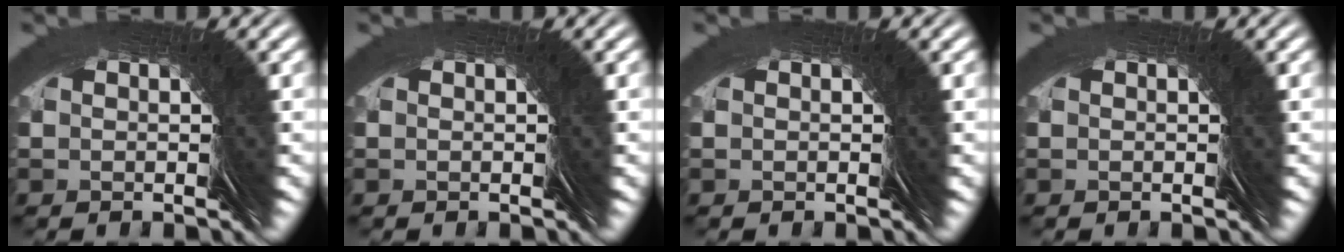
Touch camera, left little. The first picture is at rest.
{"total": 0.0}
{"total": 0.0}
{"total": 0.0}